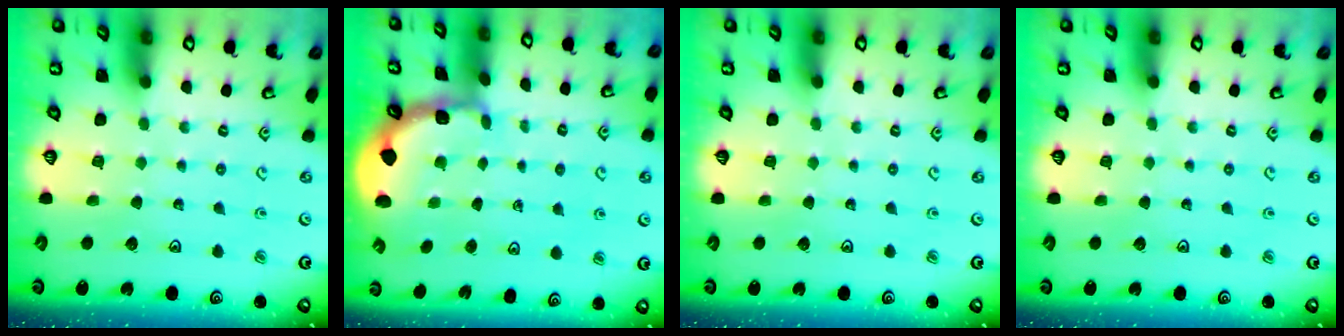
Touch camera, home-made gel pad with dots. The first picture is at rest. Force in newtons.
{"total": 1.8, "press": 1.8, "slide": 0.2}
{"total": 0.0}
{"total": 0.0}